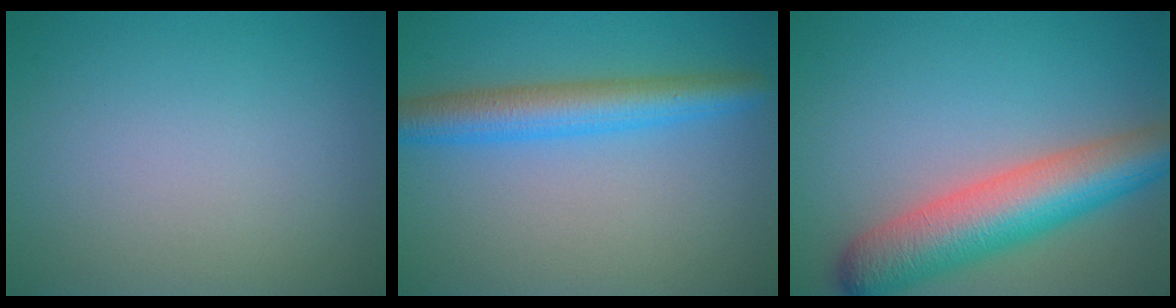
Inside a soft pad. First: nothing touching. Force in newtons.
{"total": 5.1, "press": 5.1, "slide": 0.1}
{"total": 8.5, "press": 8.5, "slide": 0.5}